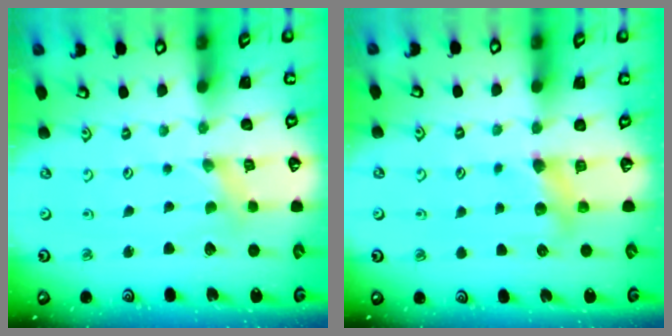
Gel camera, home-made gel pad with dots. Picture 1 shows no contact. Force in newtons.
{"total": 5.7, "press": 5.7, "slide": 0.5}